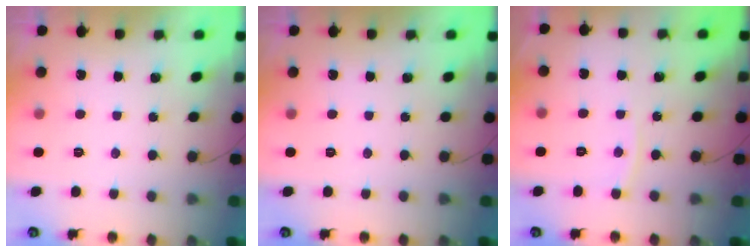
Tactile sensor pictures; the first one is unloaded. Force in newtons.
{"total": 0.0}
{"total": 3.0, "press": 3.0, "slide": 0.4}